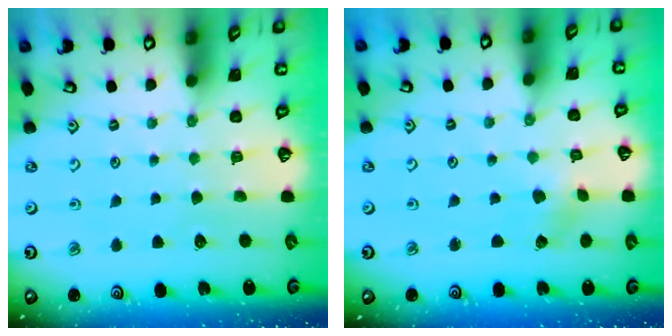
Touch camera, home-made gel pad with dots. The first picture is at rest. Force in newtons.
{"total": 1.3, "press": 1.3, "slide": 0.2}